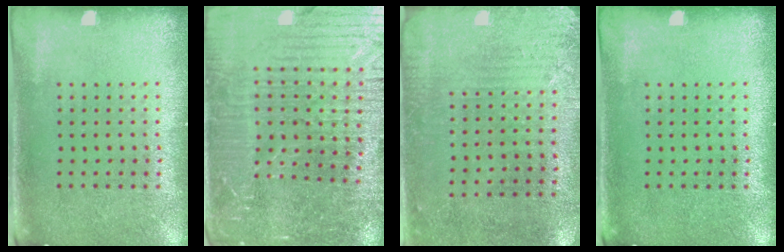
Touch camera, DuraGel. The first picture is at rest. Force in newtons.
{"total": 4.8, "press": 4.5, "slide": 1.6}
{"total": 2.8, "press": 2.3, "slide": 1.5}
{"total": 0.0}